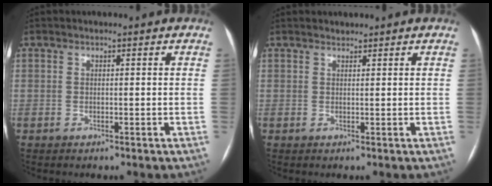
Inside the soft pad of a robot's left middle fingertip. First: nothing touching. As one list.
[{"total": 0.8, "force": [0.8, 0.2, 0.0], "torque": [-0.008, 0.008, 0.016]}]